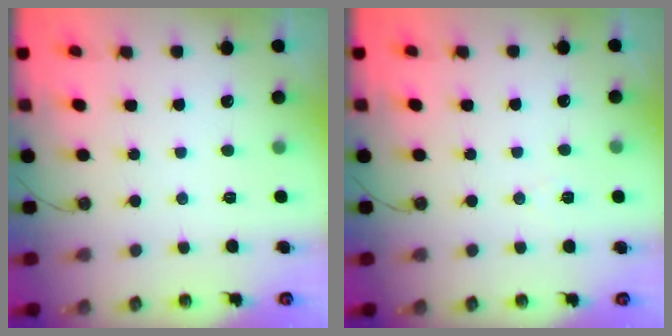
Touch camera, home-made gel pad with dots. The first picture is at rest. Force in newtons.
{"total": 4.9, "press": 2.3, "slide": 4.3}